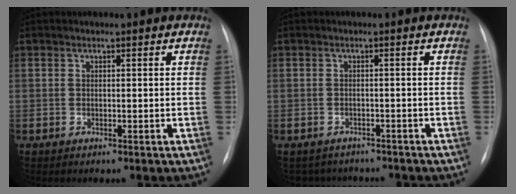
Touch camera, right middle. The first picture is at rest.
{"total": 5.3, "force": [-4.9, 2.1, 0.1], "torque": [0.003, 0.009, -0.060]}